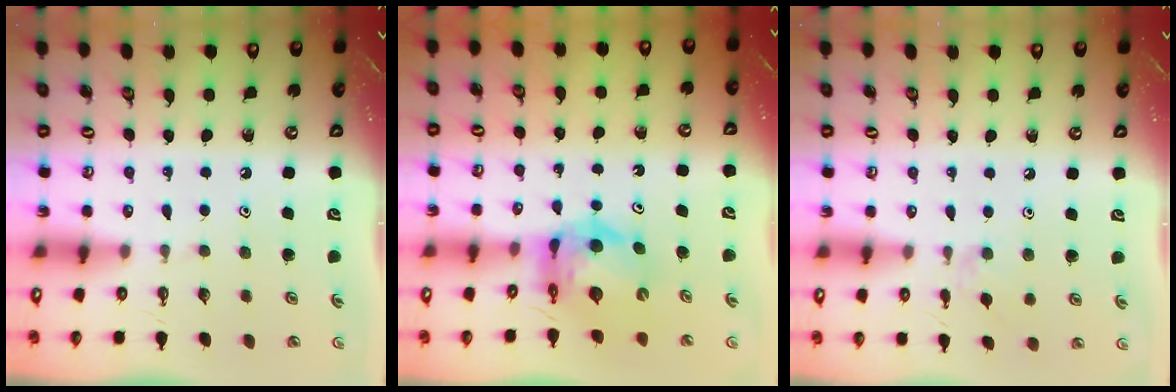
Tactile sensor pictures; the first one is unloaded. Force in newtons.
{"total": 9.0, "press": 9.0, "slide": 0.9}
{"total": 4.0, "press": 3.9, "slide": 0.8}